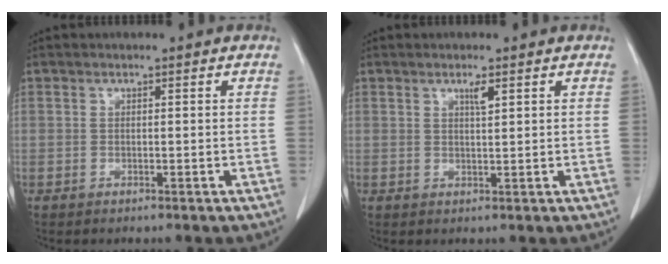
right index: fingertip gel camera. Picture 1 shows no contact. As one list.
[{"total": 1.6, "force": [0.9, 0.0, 1.3], "torque": [-0.025, -0.003, 0.016]}]